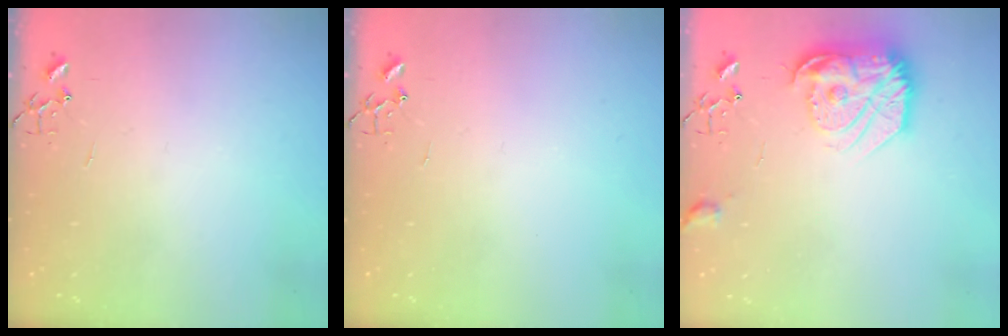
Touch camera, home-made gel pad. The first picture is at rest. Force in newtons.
{"total": 0.0}
{"total": 17.9, "press": 17.9, "slide": 1.2}